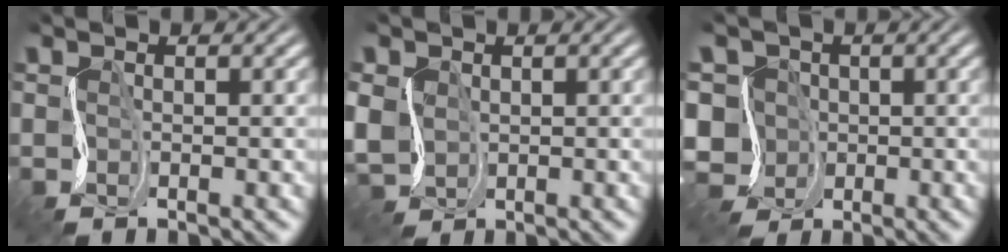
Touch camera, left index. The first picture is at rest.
{"total": 2.9, "force": [0.2, 2.6, 1.2], "torque": [-0.043, -0.002, -0.001]}
{"total": 6.2, "force": [-1.0, 5.7, 2.2], "torque": [-0.043, 0.020, -0.062]}